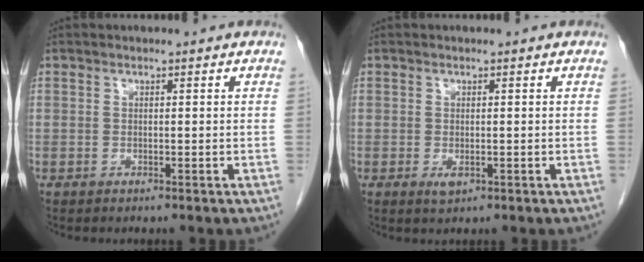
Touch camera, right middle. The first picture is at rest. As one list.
[{"total": 1.4, "force": [-0.4, 0.7, 1.2], "torque": [-0.019, -0.003, -0.001]}]